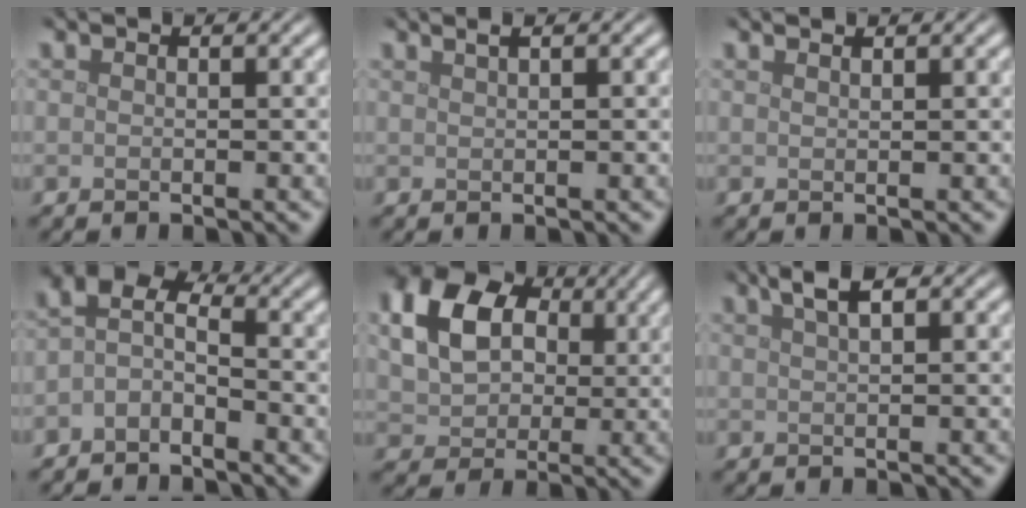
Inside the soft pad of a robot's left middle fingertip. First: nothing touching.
{"total": 1.4, "force": [0.9, 0.5, 1.0], "torque": [-0.007, -0.001, 0.008]}
{"total": 0.9, "force": [0.8, 0.1, 0.3], "torque": [-0.003, -0.001, 0.009]}
{"total": 3.2, "force": [-1.1, 1.8, 2.3], "torque": [-0.046, 0.010, -0.034]}
{"total": 11.7, "force": [3.8, 8.8, 6.7], "torque": [-0.138, 0.035, 0.067]}
{"total": 2.3, "force": [1.4, 0.7, 1.7], "torque": [-0.026, 0.005, 0.025]}